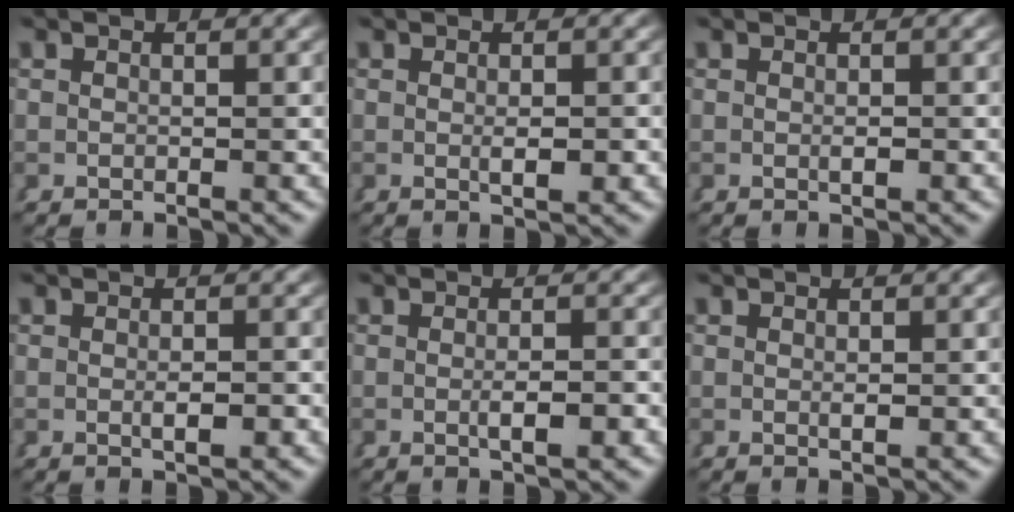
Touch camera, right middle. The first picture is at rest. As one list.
[{"total": 1.2, "force": [-0.2, 0.1, 1.2], "torque": [-0.017, -0.008, 0.000]}, {"total": 0.5, "force": [-0.2, 0.0, 0.5], "torque": [-0.006, -0.006, -0.001]}, {"total": 1.3, "force": [-0.6, 0.3, 1.2], "torque": [-0.016, -0.006, -0.007]}, {"total": 1.8, "force": [-0.9, 0.2, 1.6], "torque": [-0.020, -0.005, -0.013]}, {"total": 0.5, "force": [0.1, -0.2, 0.5], "torque": [-0.006, -0.007, 0.004]}]